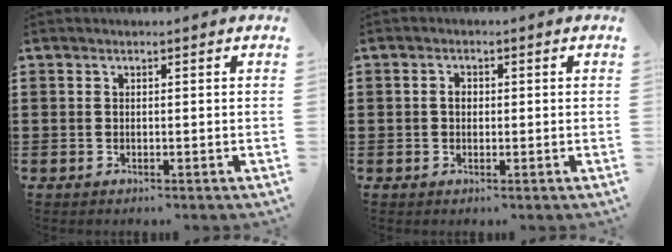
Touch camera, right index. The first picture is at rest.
{"total": 1.6, "force": [0.0, 1.1, 1.2], "torque": [-0.024, 0.006, 0.000]}